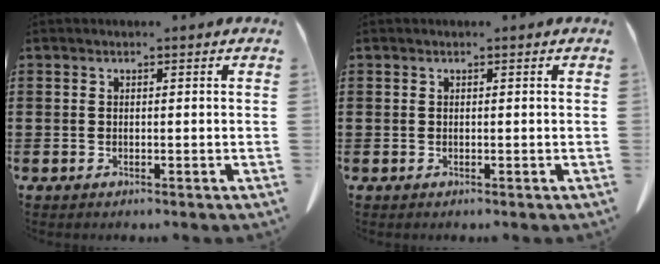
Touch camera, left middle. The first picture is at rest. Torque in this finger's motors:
{"motor_torque": [2.14, 0.00, -0.84, -0.21]}